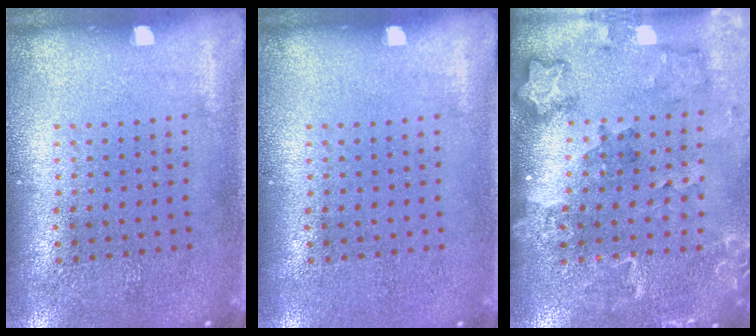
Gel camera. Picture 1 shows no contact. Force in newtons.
{"total": 0.0}
{"total": 1.8, "press": 1.8, "slide": 0.2}